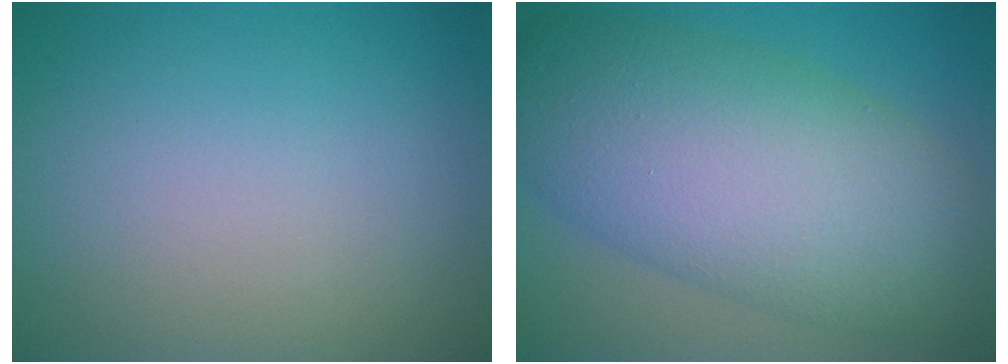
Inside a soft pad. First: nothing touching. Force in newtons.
{"total": 11.9, "press": 11.9, "slide": 0.3}